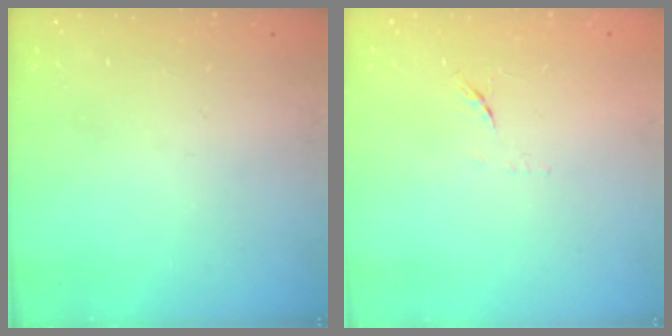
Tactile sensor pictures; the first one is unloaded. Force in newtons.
{"total": 6.2, "press": 6.1, "slide": 0.9}